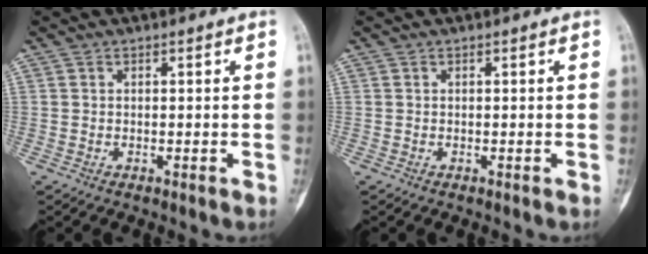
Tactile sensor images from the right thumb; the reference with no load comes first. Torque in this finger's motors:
{"motor_torque": [0.15, 0.17, 0.21, 0.00, 0.02]}